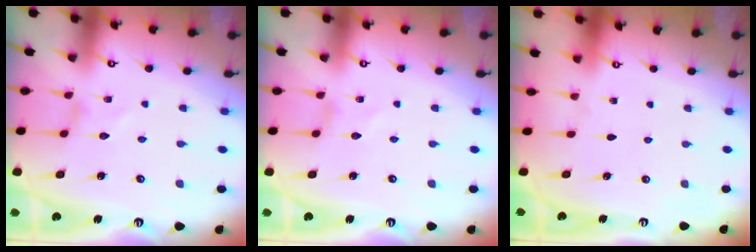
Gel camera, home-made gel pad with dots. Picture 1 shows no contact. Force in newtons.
{"total": 0.0}
{"total": 0.0}